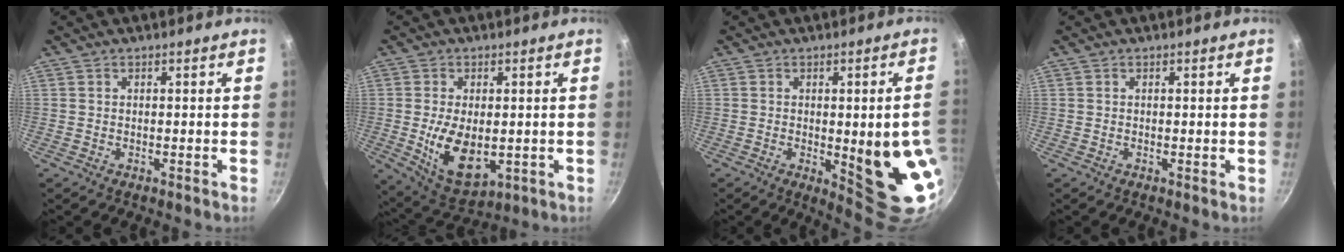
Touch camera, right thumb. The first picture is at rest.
{"total": 11.3, "force": [-0.9, 6.5, 9.2], "torque": [-0.148, -0.012, 0.003]}
{"total": 14.1, "force": [-1.8, 3.1, 13.7], "torque": [-0.146, -0.009, -0.010]}
{"total": 1.1, "force": [0.0, -0.9, -0.6], "torque": [0.010, -0.005, 0.000]}